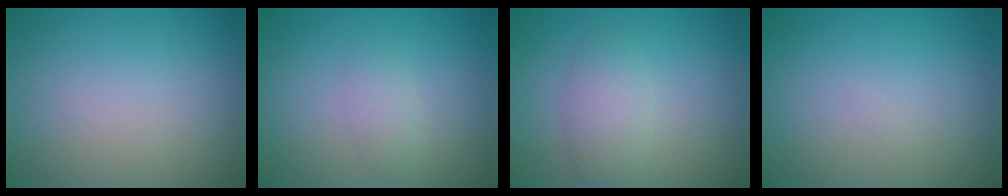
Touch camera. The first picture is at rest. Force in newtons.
{"total": 1.4, "press": 1.4, "slide": 0.1}
{"total": 2.6, "press": 2.6, "slide": 0.0}
{"total": 0.0}